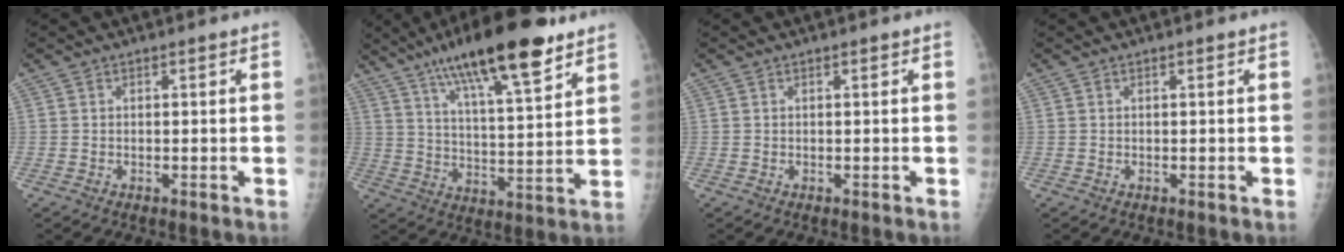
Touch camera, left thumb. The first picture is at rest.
{"total": 19.8, "force": [12.6, 4.8, 14.5], "torque": [-0.218, -0.043, 0.208]}
{"total": 0.0}
{"total": 0.0}